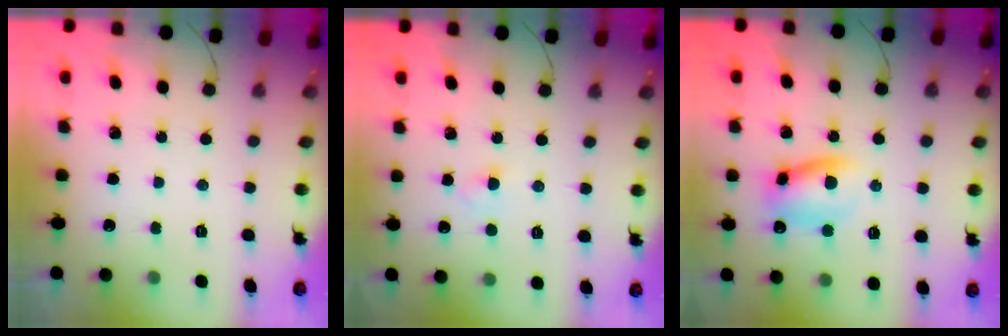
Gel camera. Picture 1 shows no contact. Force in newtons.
{"total": 2.6, "press": 2.4, "slide": 1.0}
{"total": 11.2, "press": 11.1, "slide": 1.4}